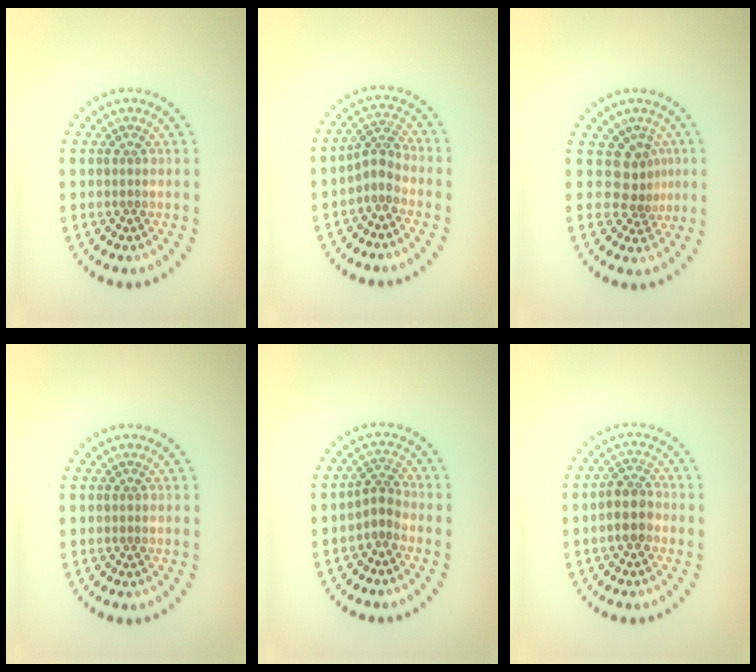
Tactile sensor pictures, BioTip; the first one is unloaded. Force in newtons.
{"total": 2.3, "press": 1.6, "slide": 1.7}
{"total": 2.7, "press": 1.8, "slide": 2.0}
{"total": 0.0}
{"total": 1.9, "press": 1.2, "slide": 1.5}
{"total": 2.7, "press": 2.5, "slide": 0.9}